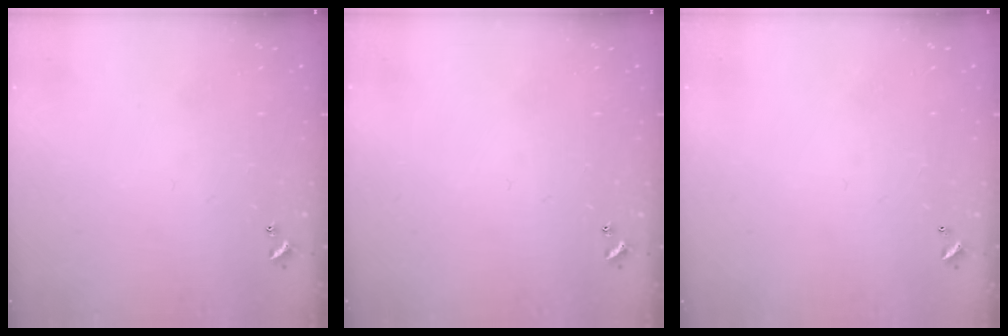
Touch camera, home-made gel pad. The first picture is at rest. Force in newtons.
{"total": 0.0}
{"total": 2.7, "press": 2.7, "slide": 0.1}